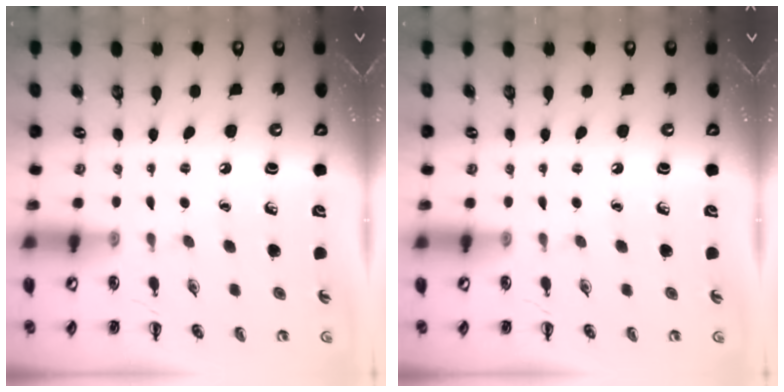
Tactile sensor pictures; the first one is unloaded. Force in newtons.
{"total": 0.0}